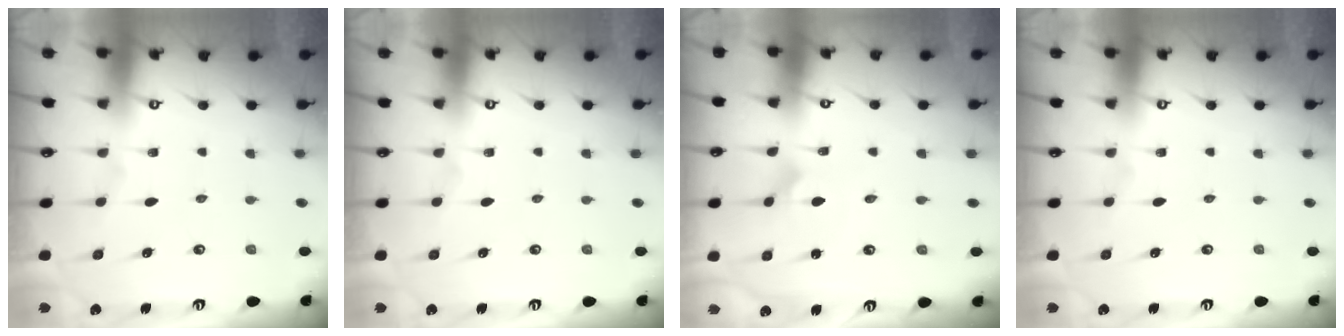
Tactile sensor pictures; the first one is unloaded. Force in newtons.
{"total": 0.0}
{"total": 1.5, "press": 1.5, "slide": 0.1}
{"total": 0.0}